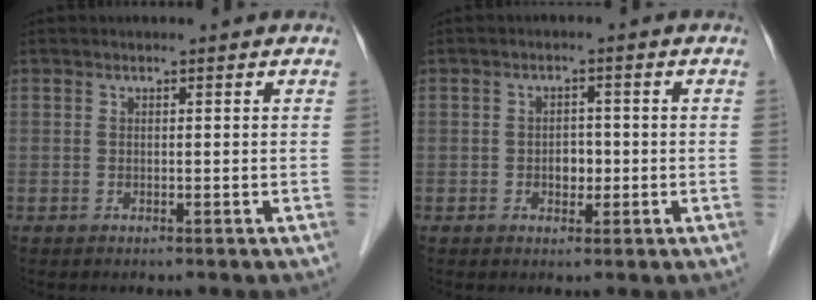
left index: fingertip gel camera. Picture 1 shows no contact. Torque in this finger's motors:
{"motor_torque": [0.11, -0.01, 0.02, 0.00]}